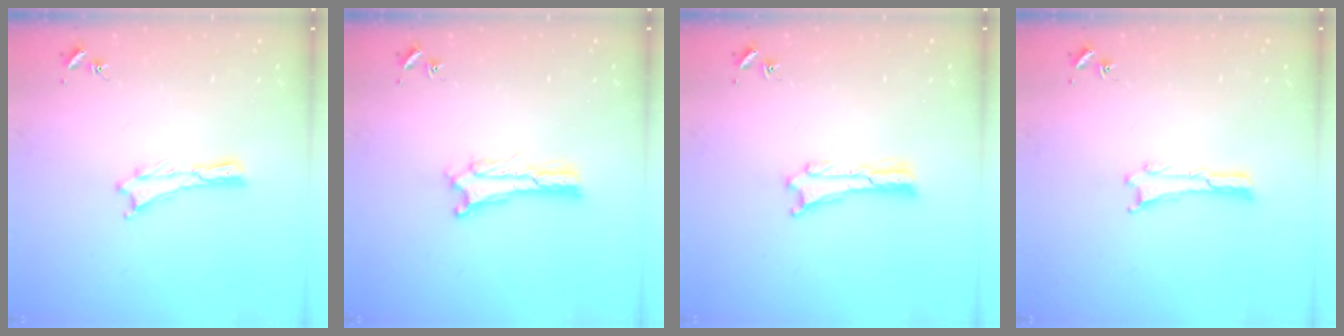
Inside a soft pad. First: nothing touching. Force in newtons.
{"total": 0.6, "press": 0.5, "slide": 0.2}
{"total": 0.0}
{"total": 0.0}